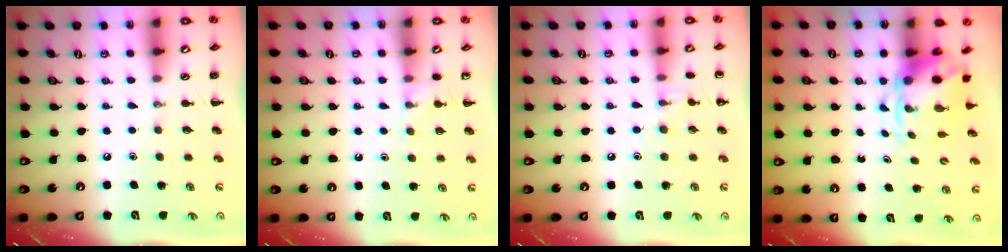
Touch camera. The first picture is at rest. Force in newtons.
{"total": 6.4, "press": 6.1, "slide": 1.9}
{"total": 7.7, "press": 7.6, "slide": 1.4}
{"total": 3.9, "press": 3.8, "slide": 0.9}